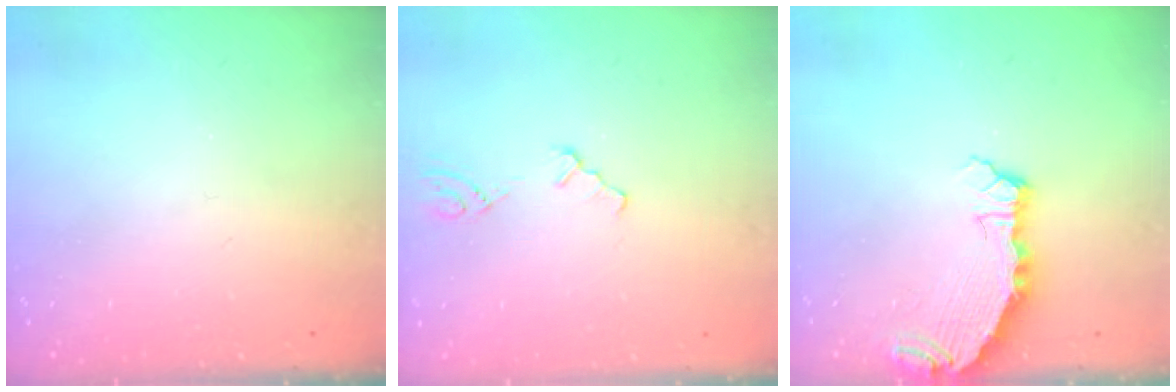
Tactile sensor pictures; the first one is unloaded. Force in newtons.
{"total": 1.5, "press": 1.5, "slide": 0.2}
{"total": 5.8, "press": 5.4, "slide": 2.3}